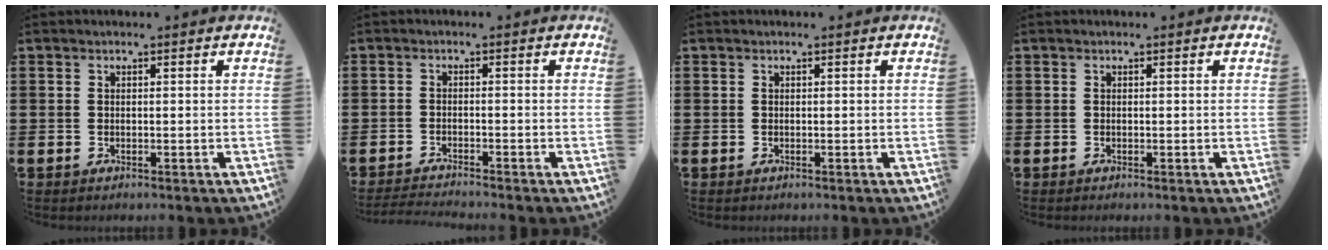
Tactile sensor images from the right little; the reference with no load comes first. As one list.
[{"total": 1.5, "force": [-1.4, -0.2, 0.4], "torque": [-0.007, 0.002, -0.029]}, {"total": 0.0}, {"total": 0.0}]